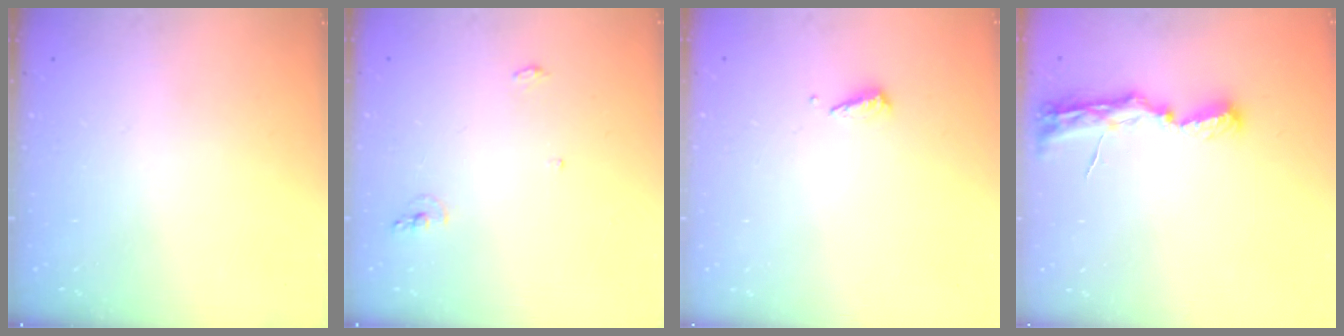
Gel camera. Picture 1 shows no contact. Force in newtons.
{"total": 5.0, "press": 4.8, "slide": 1.5}
{"total": 2.9, "press": 2.9, "slide": 0.4}
{"total": 7.7, "press": 7.7, "slide": 0.8}